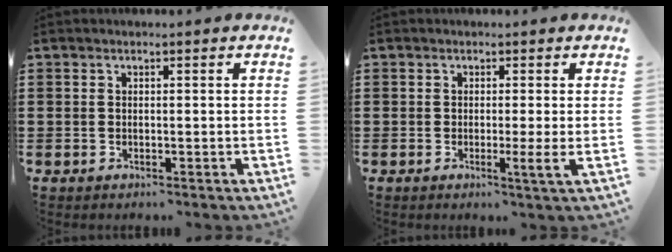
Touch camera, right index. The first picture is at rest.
{"total": 2.8, "force": [-0.5, -0.2, 2.8], "torque": [-0.049, -0.011, -0.008]}